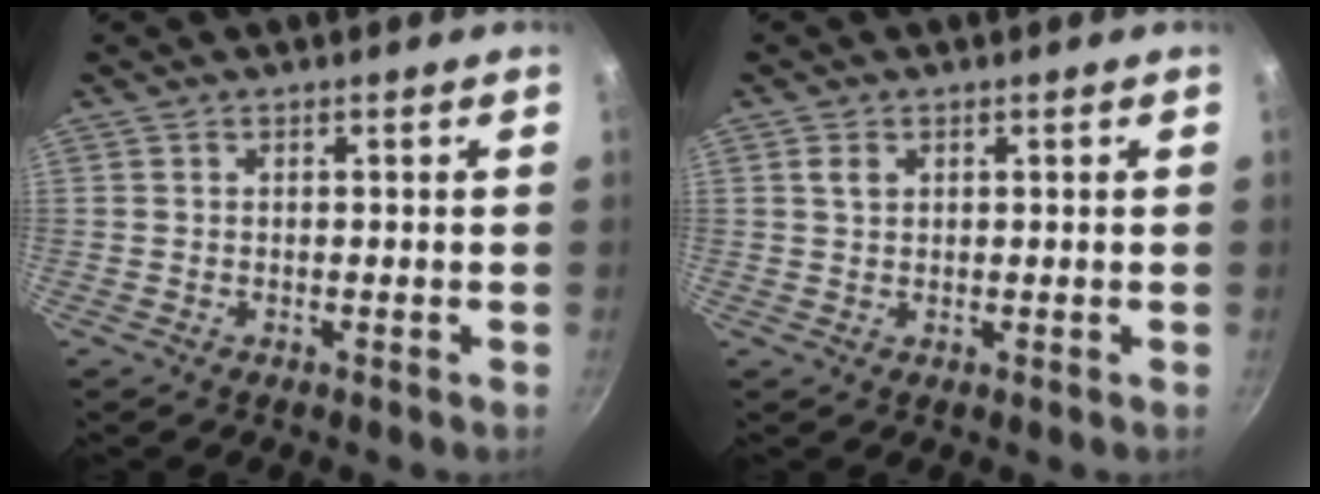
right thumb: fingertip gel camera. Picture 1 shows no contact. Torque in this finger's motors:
{"motor_torque": [-0.35, 0.24, -0.02, 0.07, 0.00]}